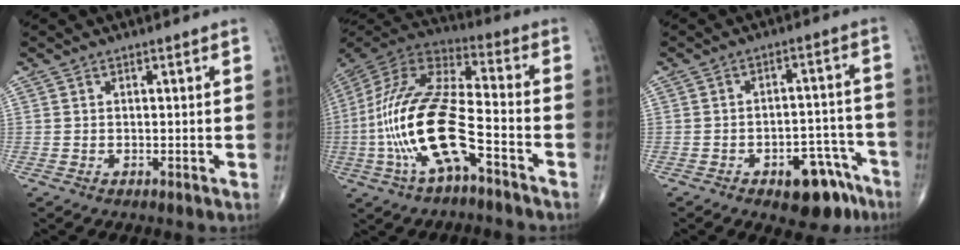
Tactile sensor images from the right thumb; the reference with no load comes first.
{"total": 20.8, "force": [-6.4, 7.1, 18.5], "torque": [-0.396, 0.043, -0.113]}
{"total": 10.5, "force": [-6.3, 5.3, 6.5], "torque": [-0.054, 0.053, -0.079]}